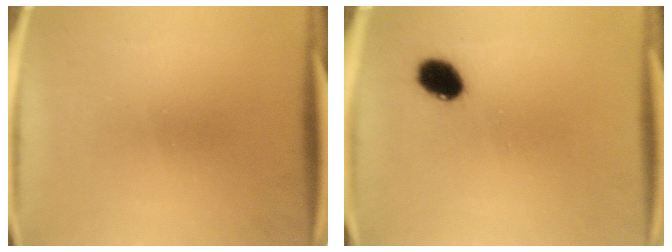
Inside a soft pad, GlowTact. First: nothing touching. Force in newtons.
{"total": 6.2}